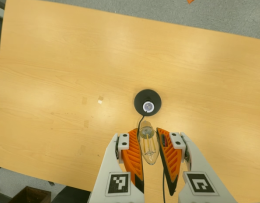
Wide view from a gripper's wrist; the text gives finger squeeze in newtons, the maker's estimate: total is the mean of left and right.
{"total": 19.8, "left": 21.8, "right": 17.9}